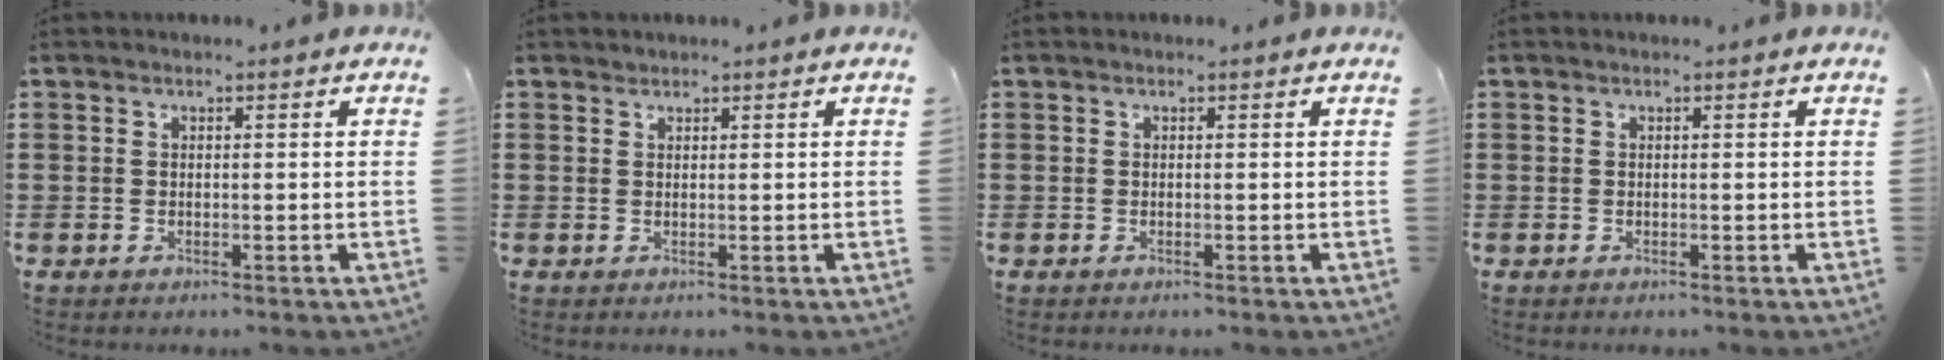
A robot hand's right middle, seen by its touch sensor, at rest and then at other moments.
{"total": 0.7, "force": [0.7, 0.1, -0.2], "torque": [0.002, -0.002, 0.013]}
{"total": 0.0}
{"total": 0.0}